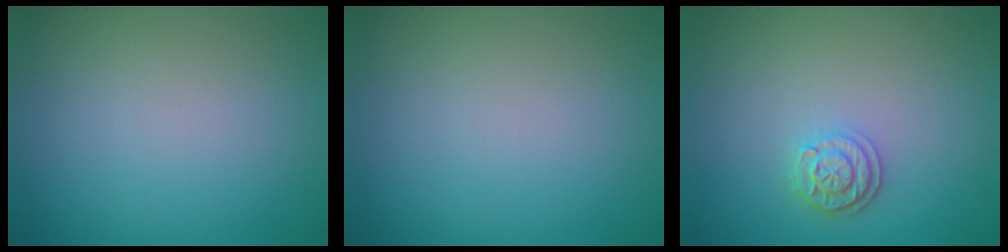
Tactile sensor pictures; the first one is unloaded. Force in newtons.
{"total": 0.0}
{"total": 2.4, "press": 2.1, "slide": 1.3}